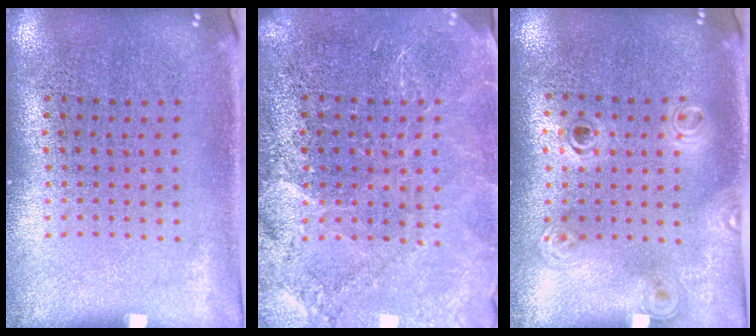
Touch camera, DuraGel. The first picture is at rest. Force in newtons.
{"total": 3.4, "press": 3.0, "slide": 1.6}
{"total": 1.2, "press": 1.0, "slide": 0.6}